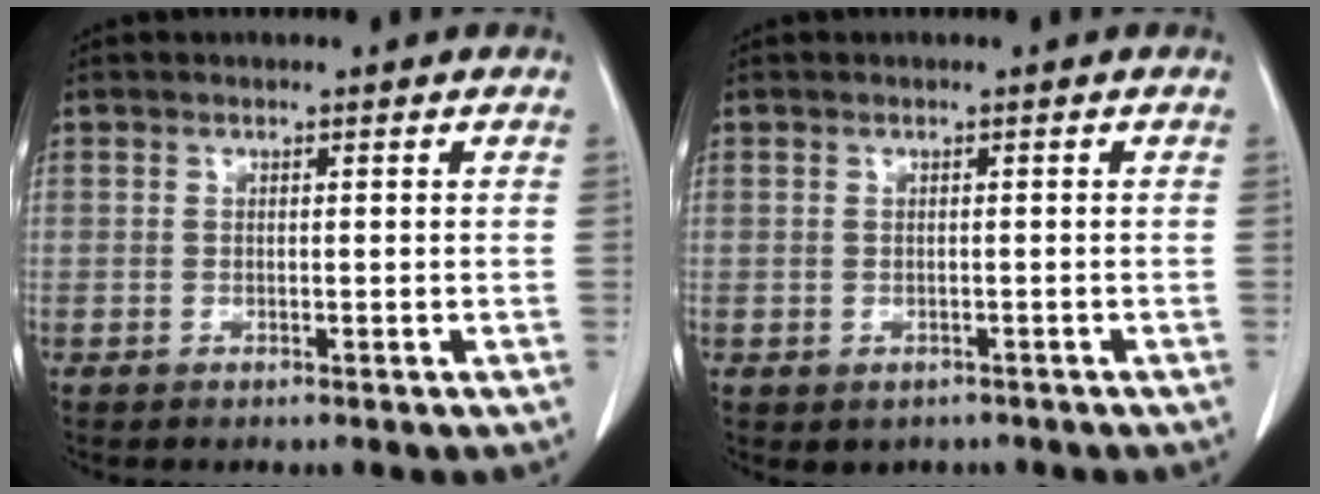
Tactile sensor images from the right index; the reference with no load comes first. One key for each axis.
{"total": 2.1, "fx": -1.3, "fy": 1.6, "fz": 0.4, "tx": -0.006, "ty": 0.002, "tz": -0.011}